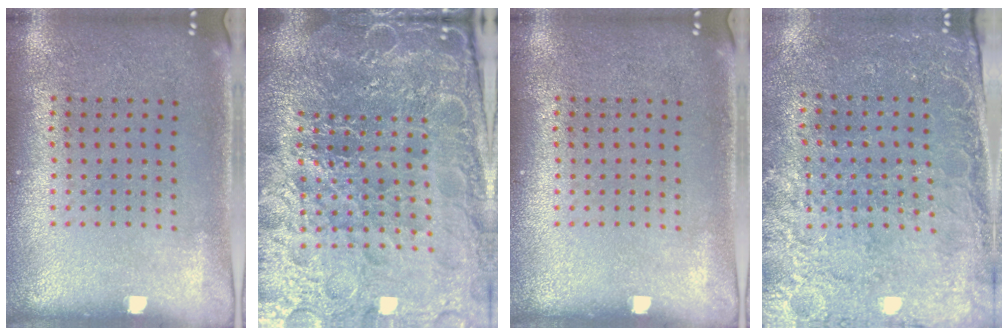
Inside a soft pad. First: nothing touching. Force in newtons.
{"total": 6.8, "press": 6.0, "slide": 3.3}
{"total": 0.0}
{"total": 2.8, "press": 2.6, "slide": 1.1}